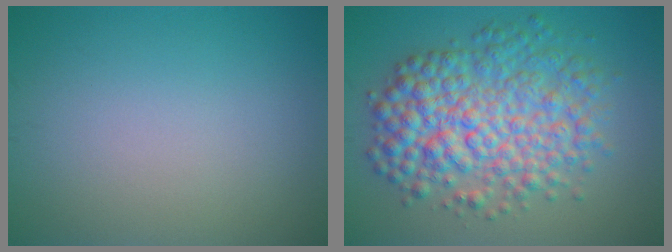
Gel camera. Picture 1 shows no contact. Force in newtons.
{"total": 8.2, "press": 8.2, "slide": 0.1}